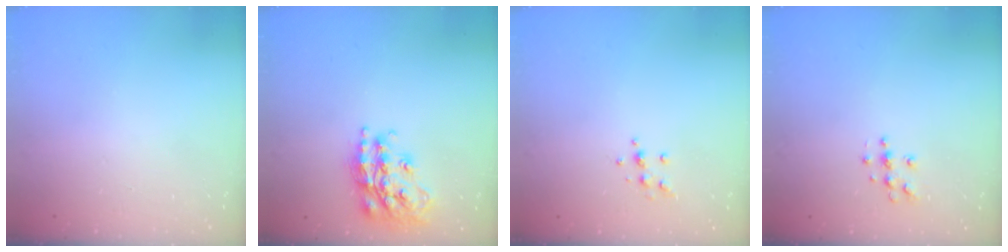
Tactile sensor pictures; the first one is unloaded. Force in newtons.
{"total": 17.9, "press": 17.8, "slide": 1.3}
{"total": 6.2, "press": 6.1, "slide": 0.7}
{"total": 5.4, "press": 5.4, "slide": 0.6}